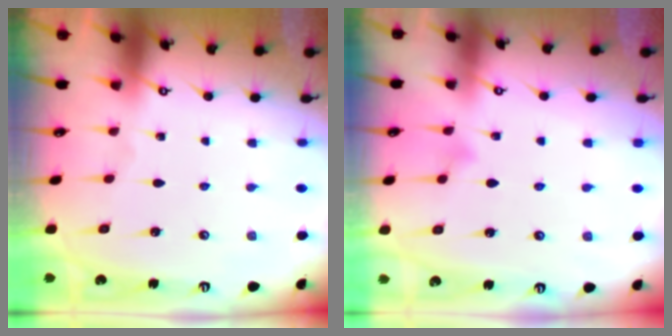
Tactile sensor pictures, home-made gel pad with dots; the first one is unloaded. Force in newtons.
{"total": 4.7, "press": 4.7, "slide": 0.5}